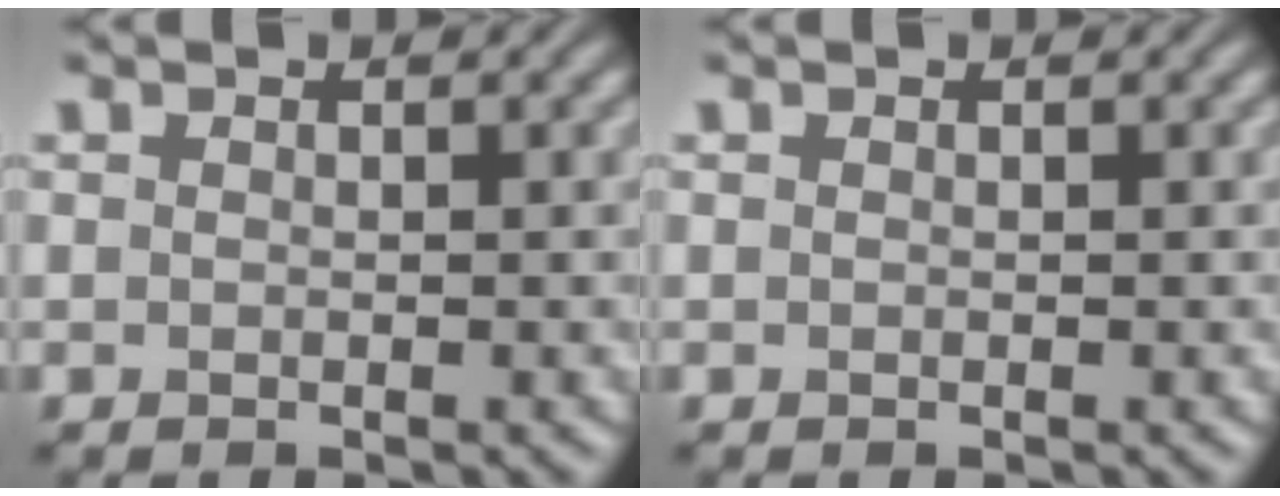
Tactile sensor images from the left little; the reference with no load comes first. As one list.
[{"total": 0.0}]